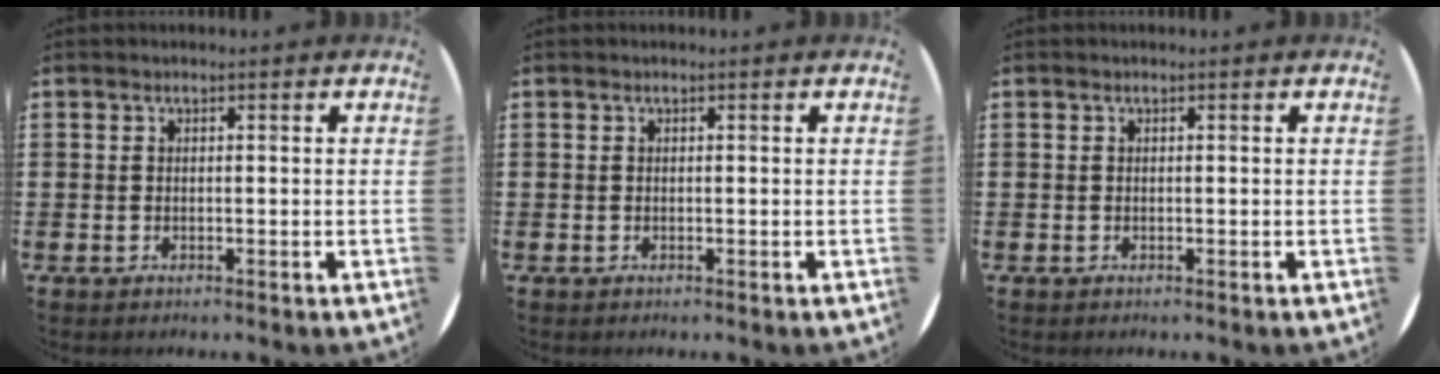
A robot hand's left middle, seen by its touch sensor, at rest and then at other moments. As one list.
[{"total": 0.0}, {"total": 0.0}]